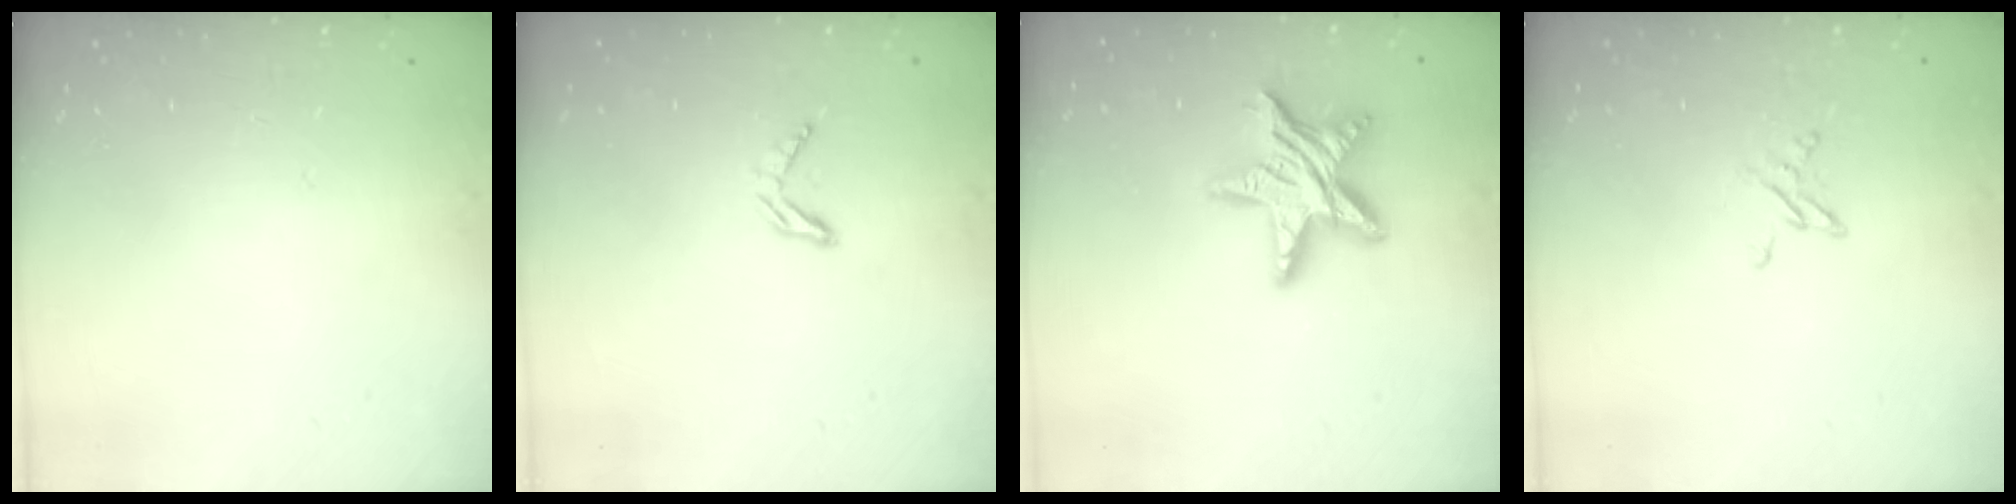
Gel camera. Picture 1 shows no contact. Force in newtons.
{"total": 4.1, "press": 4.1, "slide": 0.2}
{"total": 12.9, "press": 12.9, "slide": 0.8}
{"total": 3.9, "press": 3.9, "slide": 0.4}